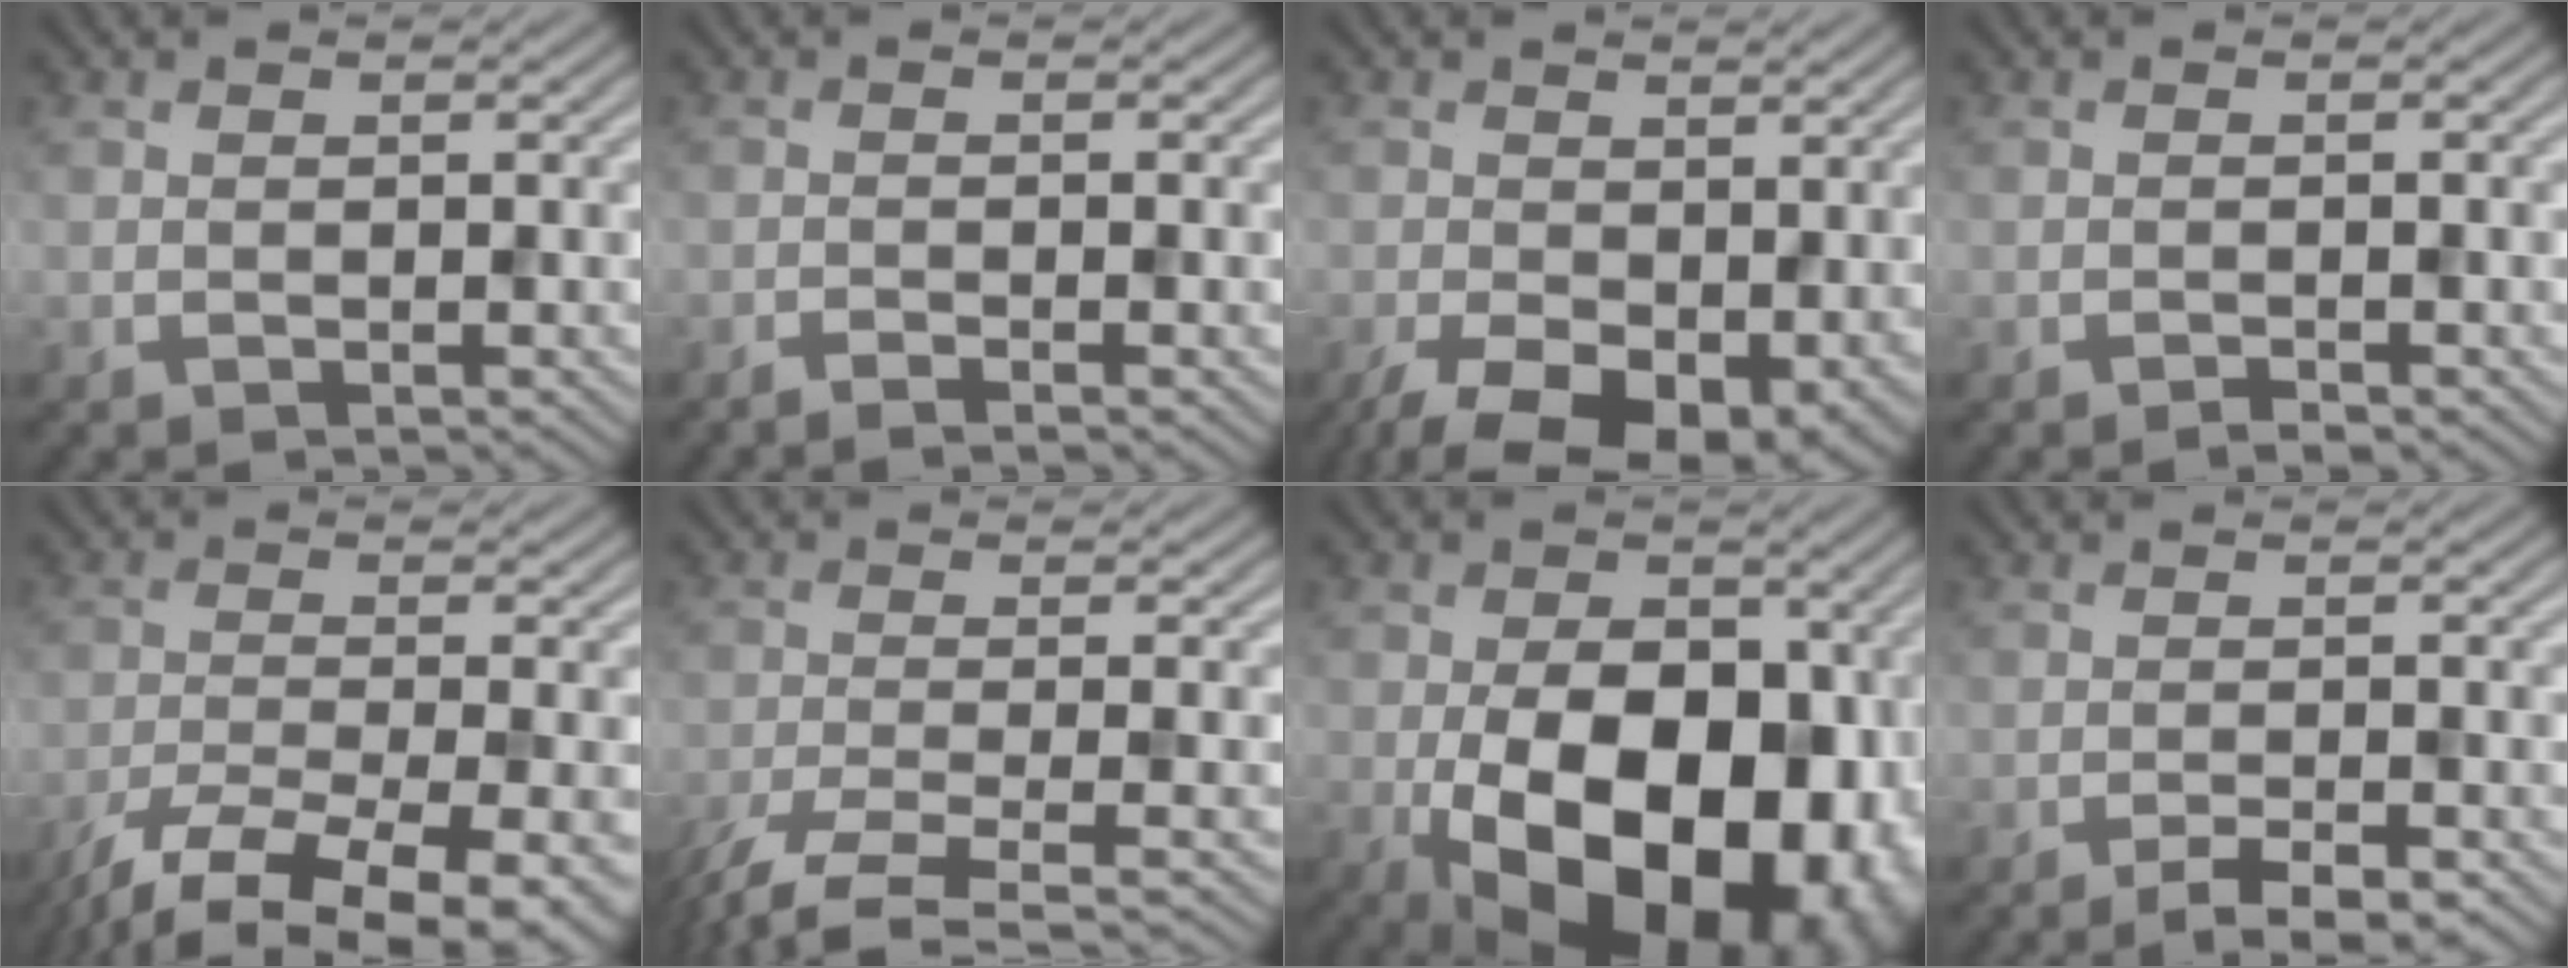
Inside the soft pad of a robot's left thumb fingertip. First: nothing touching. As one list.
[{"total": 1.3, "force": [-1.0, 0.0, 0.9], "torque": [-0.017, 0.002, -0.018]}, {"total": 10.7, "force": [-4.7, 5.9, 7.6], "torque": [-0.145, -0.046, -0.063]}, {"total": 0.7, "force": [-0.6, 0.1, 0.3], "torque": [-0.006, 0.002, -0.009]}, {"total": 12.5, "force": [-8.9, 3.2, 8.1], "torque": [-0.153, -0.033, -0.131]}, {"total": 6.1, "force": [-3.8, 1.4, 4.5], "torque": [-0.087, -0.013, -0.078]}, {"total": 19.9, "force": [-4.7, 12.3, 14.9], "torque": [-0.194, -0.030, -0.067]}, {"total": 3.1, "force": [-2.3, 0.5, 2.0], "torque": [-0.035, 0.005, -0.037]}]